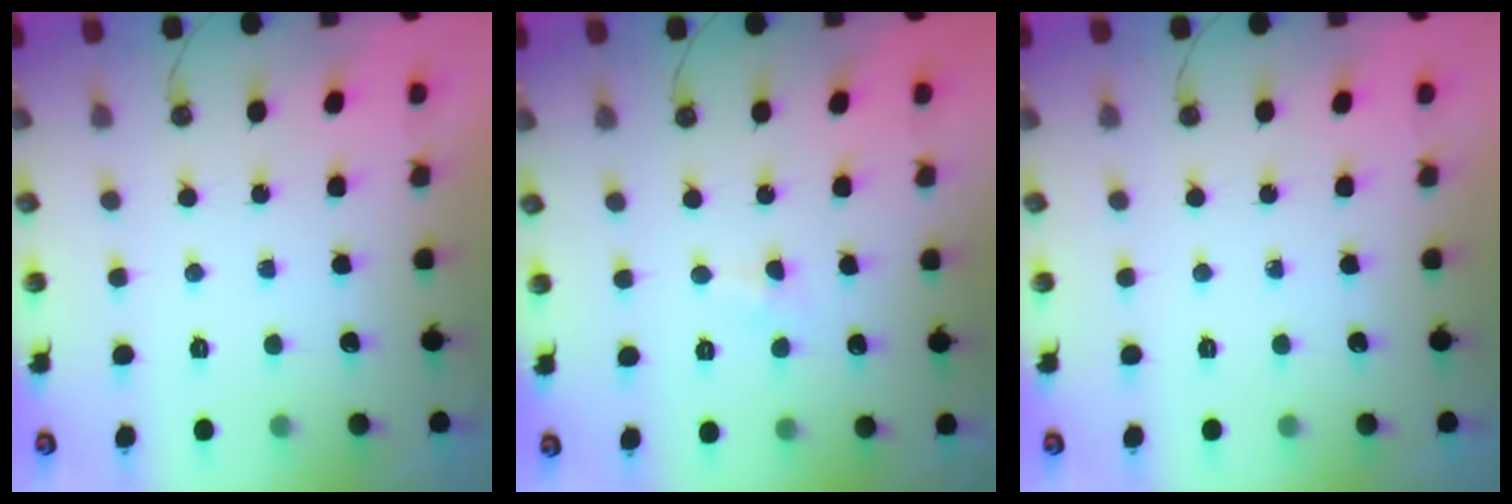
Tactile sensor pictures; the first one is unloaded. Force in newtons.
{"total": 3.6, "press": 3.6, "slide": 0.5}
{"total": 0.0}